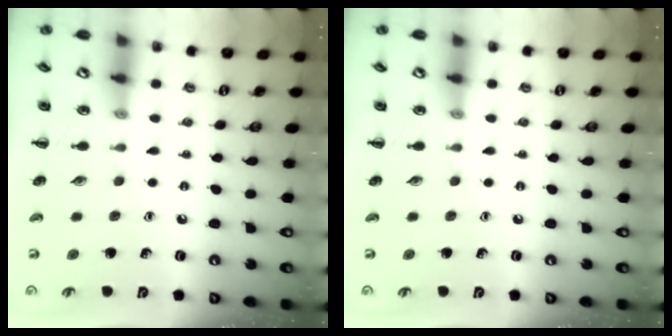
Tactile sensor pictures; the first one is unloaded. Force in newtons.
{"total": 0.0}